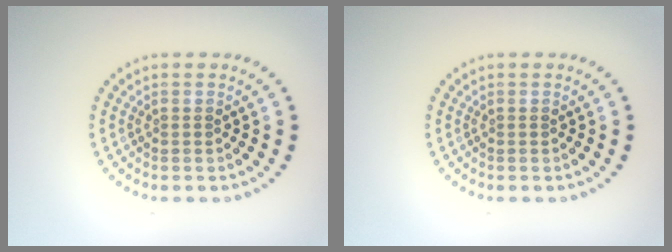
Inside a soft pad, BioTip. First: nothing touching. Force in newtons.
{"total": 0.0}